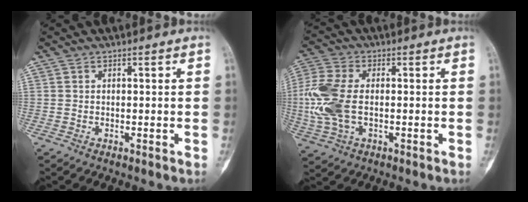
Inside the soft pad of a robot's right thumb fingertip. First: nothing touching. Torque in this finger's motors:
{"motor_torque": [0.12, 0.95, 0.11, 0.00, 0.13]}